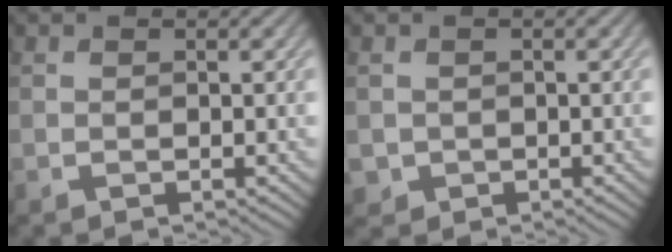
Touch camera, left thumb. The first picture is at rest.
{"total": 1.5, "force": [-0.2, 1.5, 0.1], "torque": [-0.004, -0.011, -0.006]}